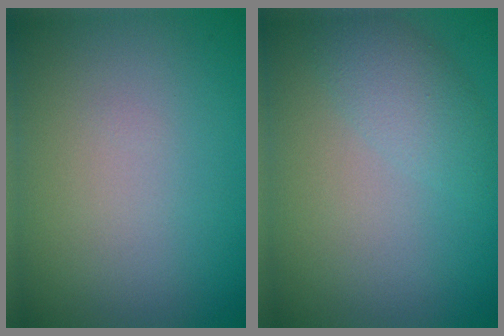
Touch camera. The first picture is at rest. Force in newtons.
{"total": 2.5, "press": 2.5, "slide": 0.1}